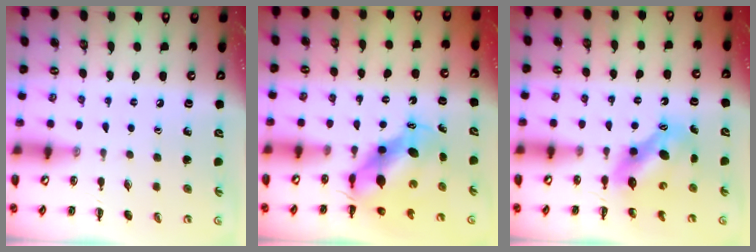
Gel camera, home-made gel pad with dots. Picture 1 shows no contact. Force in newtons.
{"total": 7.2, "press": 7.1, "slide": 1.4}
{"total": 6.7, "press": 6.6, "slide": 1.1}